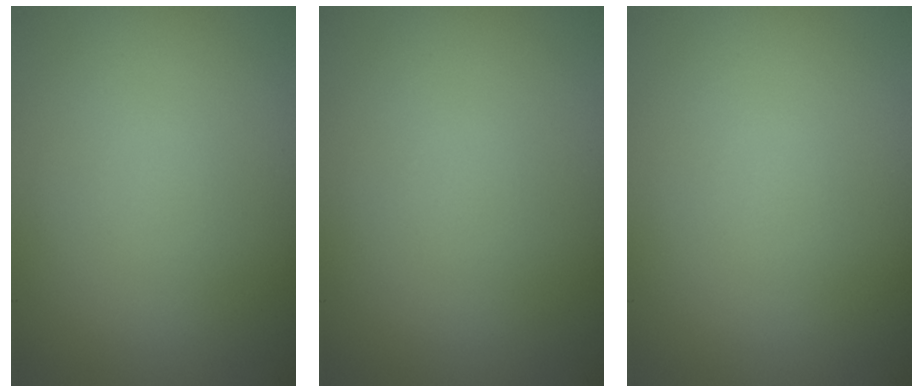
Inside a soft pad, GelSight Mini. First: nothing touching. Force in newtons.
{"total": 0.0}
{"total": 0.0}